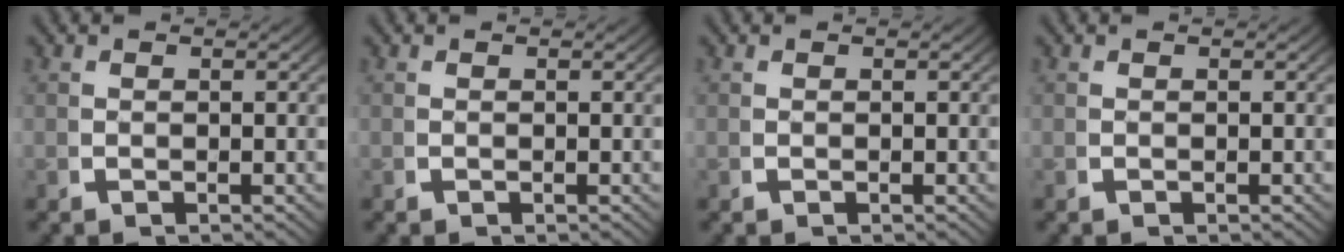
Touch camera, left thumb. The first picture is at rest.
{"total": 0.0}
{"total": 0.0}
{"total": 0.0}